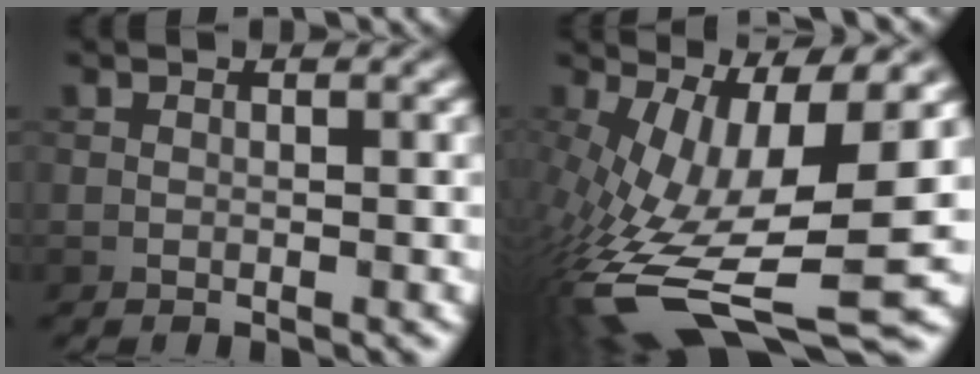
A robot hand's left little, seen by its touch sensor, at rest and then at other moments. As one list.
[{"total": 15.5, "force": [-3.2, 5.2, 14.3], "torque": [-0.279, -0.020, -0.047]}]